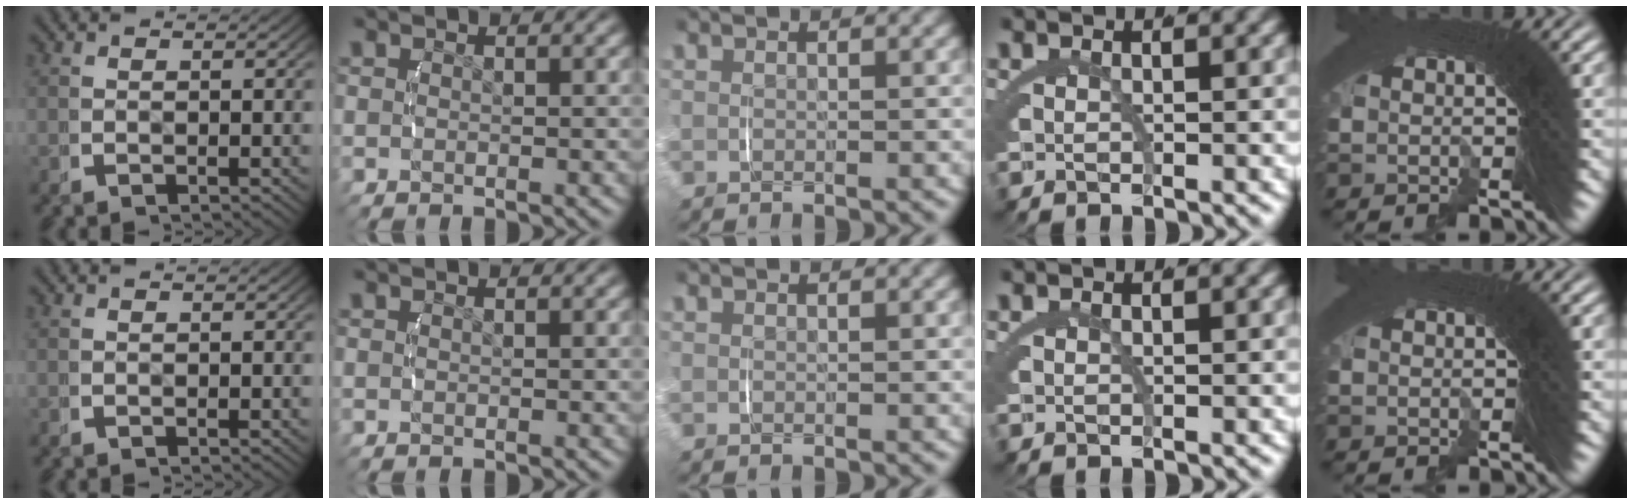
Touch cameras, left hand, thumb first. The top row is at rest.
{}